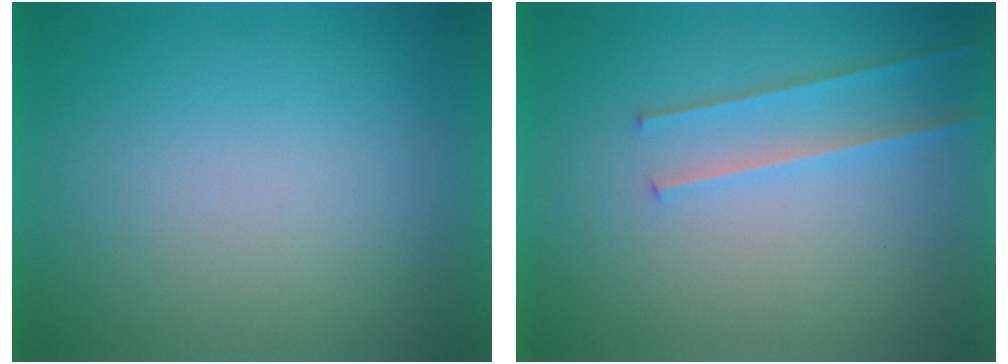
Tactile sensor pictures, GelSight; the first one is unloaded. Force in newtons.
{"total": 2.2}